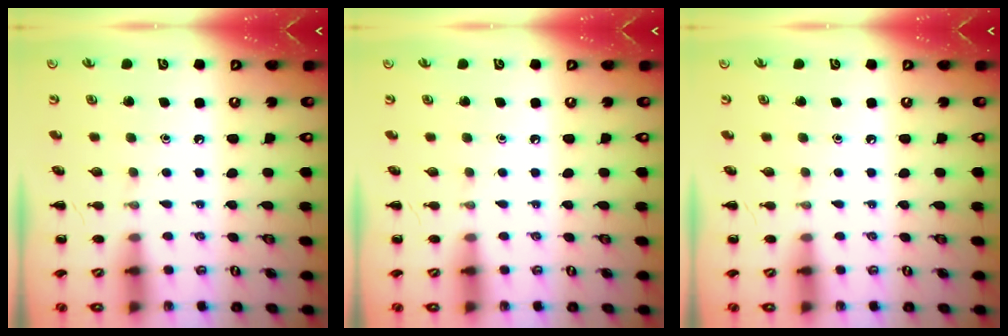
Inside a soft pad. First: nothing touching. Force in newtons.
{"total": 0.0}
{"total": 0.0}